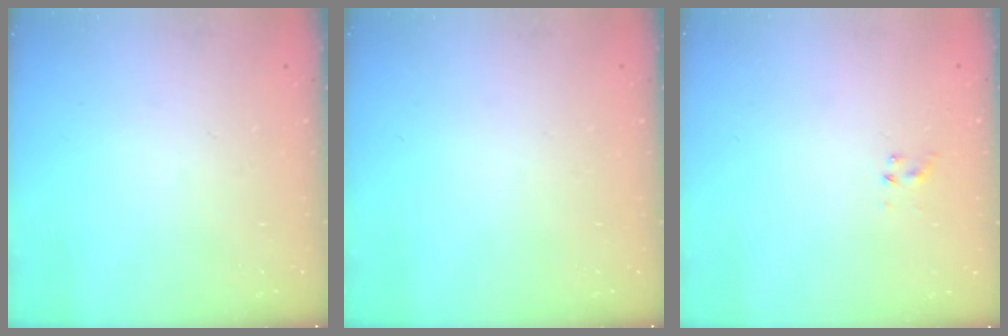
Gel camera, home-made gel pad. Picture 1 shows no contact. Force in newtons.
{"total": 0.0}
{"total": 1.0, "press": 0.9, "slide": 0.4}